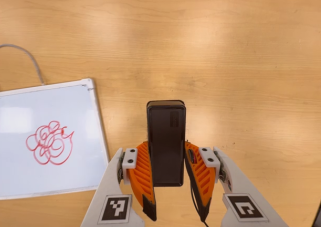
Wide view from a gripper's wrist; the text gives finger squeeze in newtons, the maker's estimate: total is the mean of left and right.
{"total": 4.7, "left": 3.7, "right": 5.8}